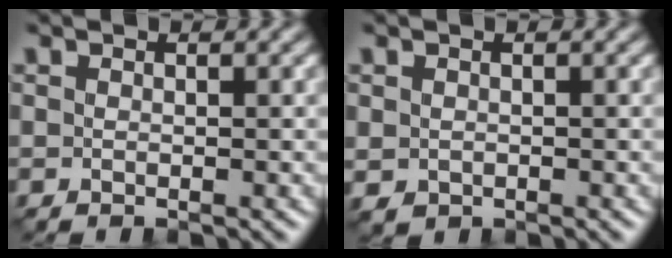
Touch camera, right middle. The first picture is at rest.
{"total": 1.1, "force": [-0.2, 0.9, 0.5], "torque": [-0.015, -0.004, 0.000]}